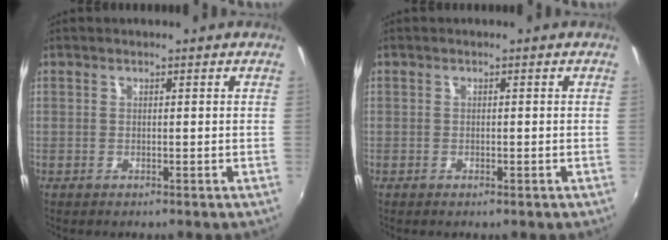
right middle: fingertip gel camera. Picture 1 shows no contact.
{"total": 0.6, "force": [-0.4, 0.3, 0.3], "torque": [-0.006, -0.003, -0.008]}